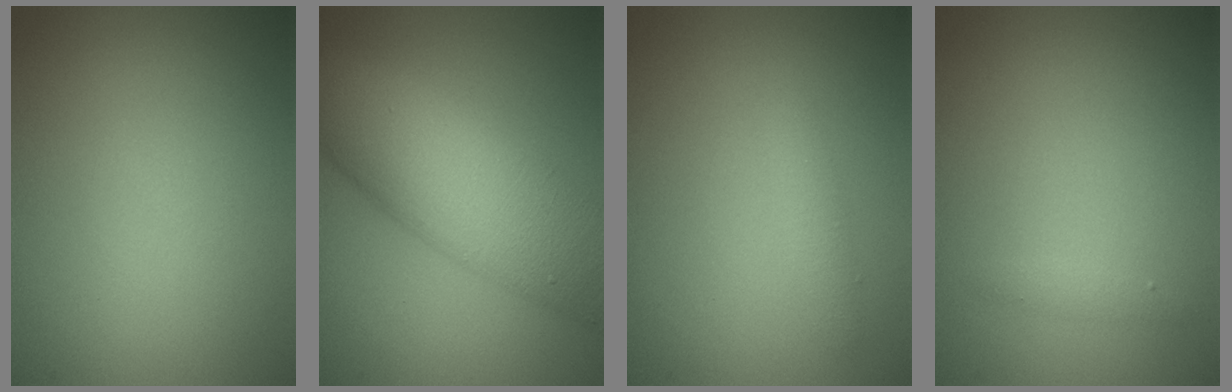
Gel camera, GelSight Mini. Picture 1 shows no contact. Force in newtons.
{"total": 11.3, "press": 11.2, "slide": 0.4}
{"total": 1.4, "press": 1.4, "slide": 0.1}
{"total": 0.6, "press": 0.6, "slide": 0.0}